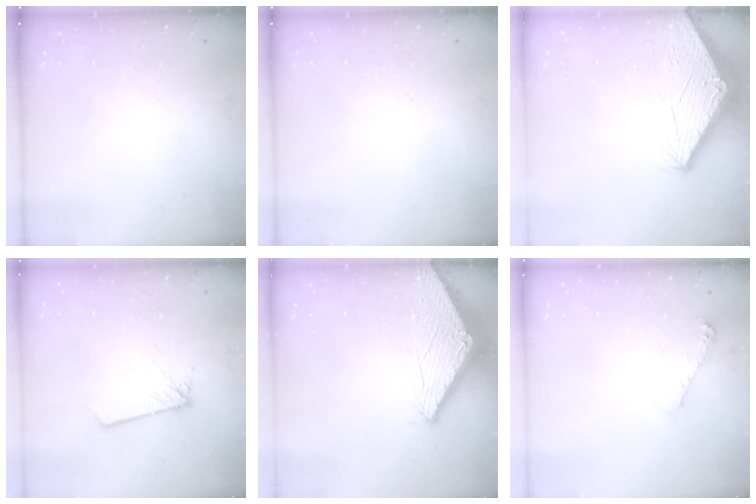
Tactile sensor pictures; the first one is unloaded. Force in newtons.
{"total": 0.0}
{"total": 2.7, "press": 2.7, "slide": 0.1}
{"total": 2.7, "press": 2.7, "slide": 0.2}
{"total": 2.8, "press": 2.8, "slide": 0.2}
{"total": 5.3, "press": 5.2, "slide": 0.8}